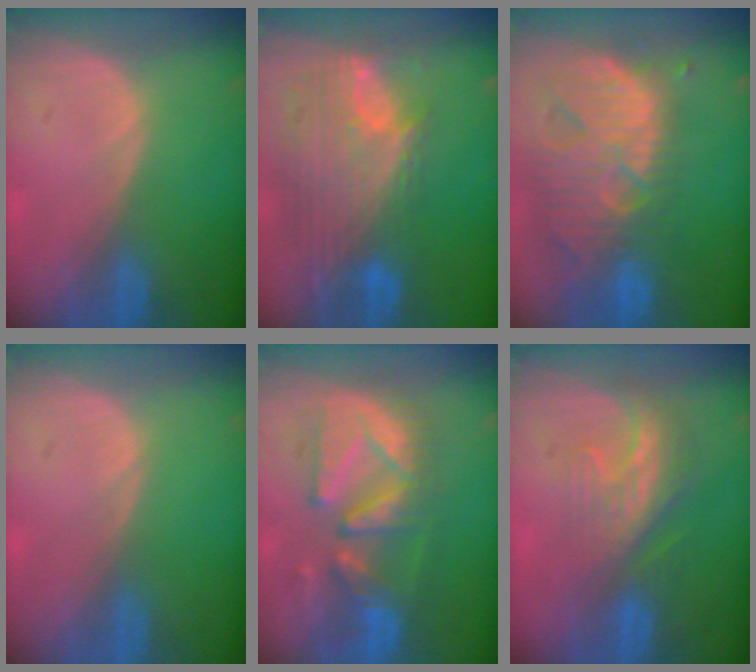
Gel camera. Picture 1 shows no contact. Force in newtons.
{"total": 12.1, "press": 10.2, "slide": 6.5}
{"total": 13.7, "press": 11.6, "slide": 7.3}
{"total": 0.0}
{"total": 10.4, "press": 10.2, "slide": 2.3}
{"total": 8.3, "press": 7.1, "slide": 4.3}